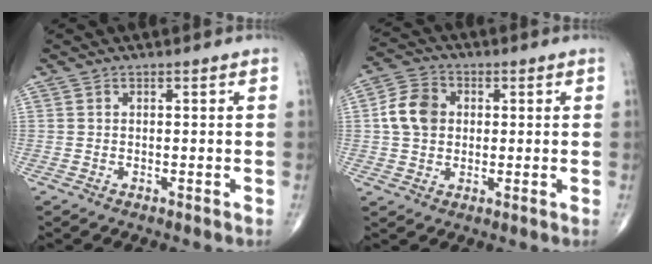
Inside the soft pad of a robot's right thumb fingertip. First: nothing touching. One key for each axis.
{"total": 7.8, "fx": 0.8, "fy": 6.2, "fz": 4.7, "tx": -0.074, "ty": 0.011, "tz": 0.008}